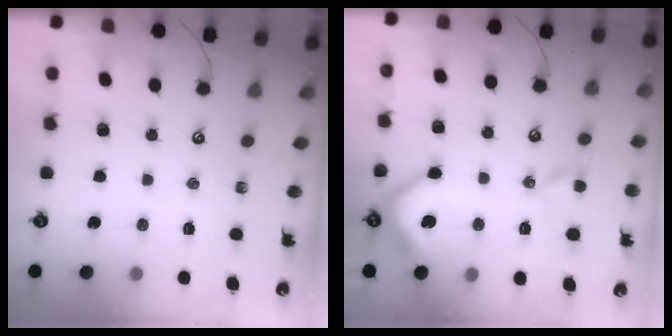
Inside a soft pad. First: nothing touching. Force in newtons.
{"total": 11.1, "press": 11.0, "slide": 1.2}